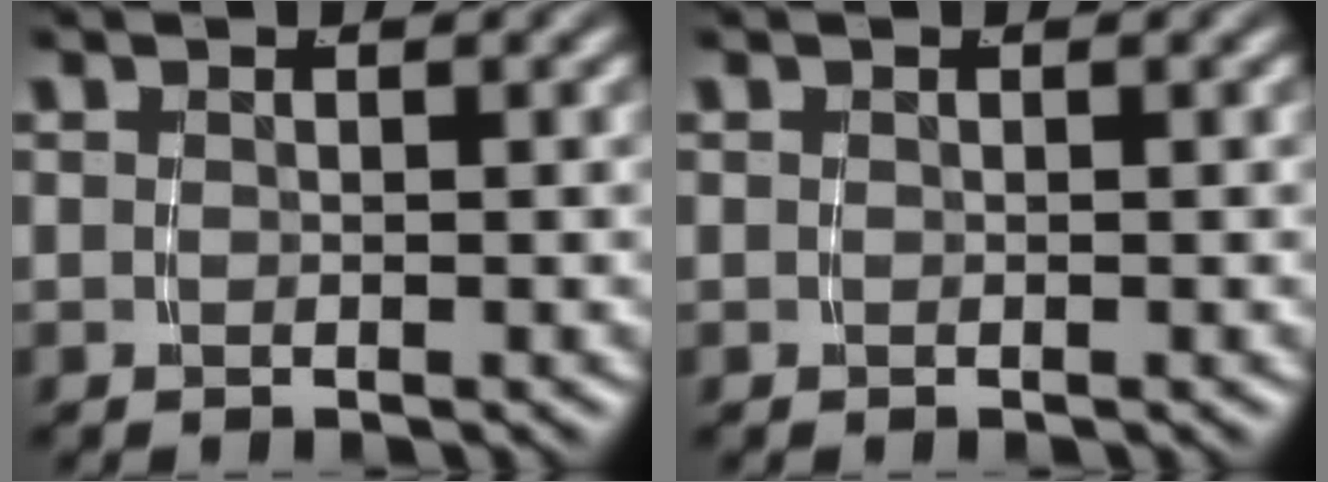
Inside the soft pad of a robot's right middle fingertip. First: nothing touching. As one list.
[{"total": 0.0}]